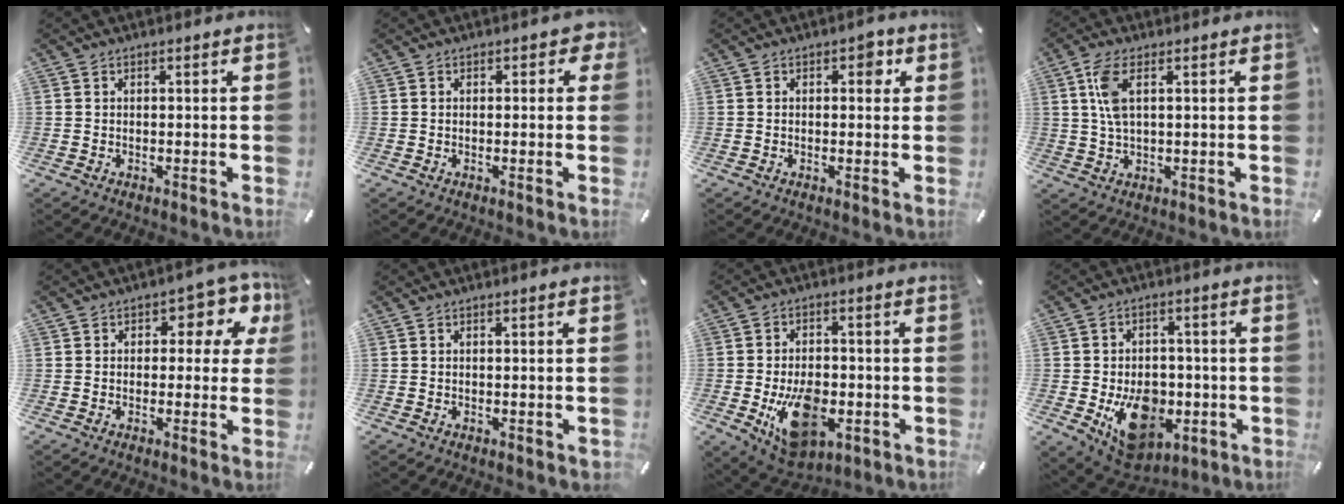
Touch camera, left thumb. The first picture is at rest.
{"total": 2.1, "force": [0.2, 1.4, 1.5], "torque": [-0.014, 0.002, -0.002]}
{"total": 2.7, "force": [0.6, 1.7, 2.0], "torque": [-0.020, 0.002, 0.002]}
{"total": 6.5, "force": [1.9, 2.7, 5.6], "torque": [-0.130, 0.002, 0.029]}
{"total": 7.8, "force": [2.7, 4.7, 5.6], "torque": [-0.059, -0.017, 0.039]}
{"total": 0.0}
{"total": 14.0, "force": [-3.5, 8.8, 10.3], "torque": [-0.166, -0.001, -0.056]}
{"total": 14.3, "force": [-3.3, 10.8, 8.8], "torque": [-0.118, 0.005, -0.046]}